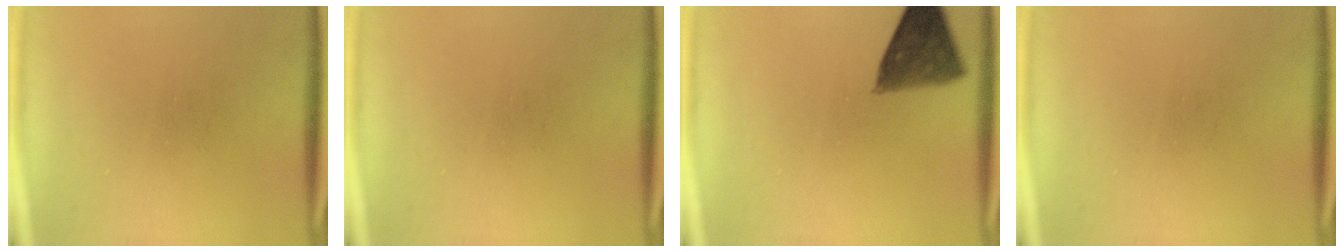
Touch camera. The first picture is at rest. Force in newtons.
{"total": 0.0}
{"total": 8.4}
{"total": 0.0}